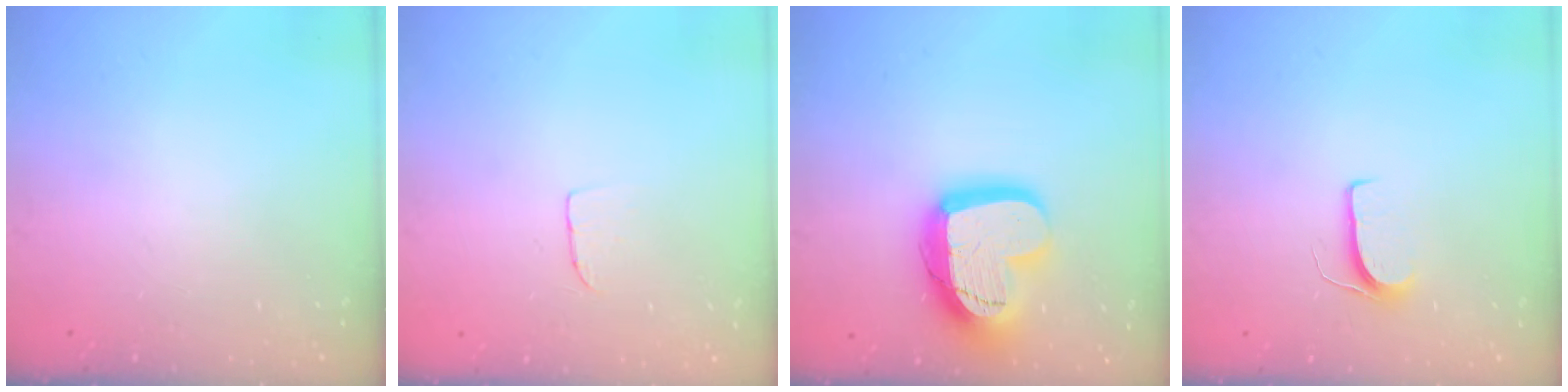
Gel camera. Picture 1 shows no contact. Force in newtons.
{"total": 4.1, "press": 4.0, "slide": 0.2}
{"total": 19.5, "press": 19.4, "slide": 1.4}
{"total": 6.2, "press": 6.2, "slide": 0.5}